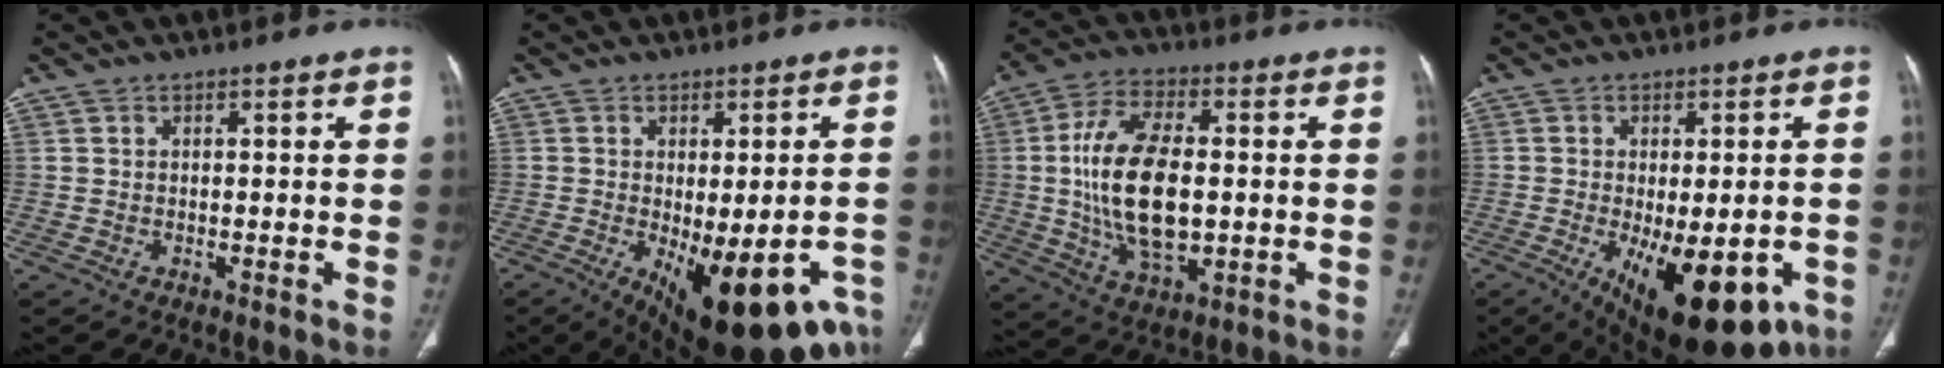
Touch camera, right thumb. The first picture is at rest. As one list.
[{"total": 19.0, "force": [-9.2, 7.3, 14.9], "torque": [-0.149, -0.006, -0.109]}, {"total": 17.7, "force": [-0.1, 9.1, 15.2], "torque": [-0.285, 0.000, 0.003]}, {"total": 18.6, "force": [-7.9, 8.2, 14.7], "torque": [-0.168, -0.010, -0.095]}]